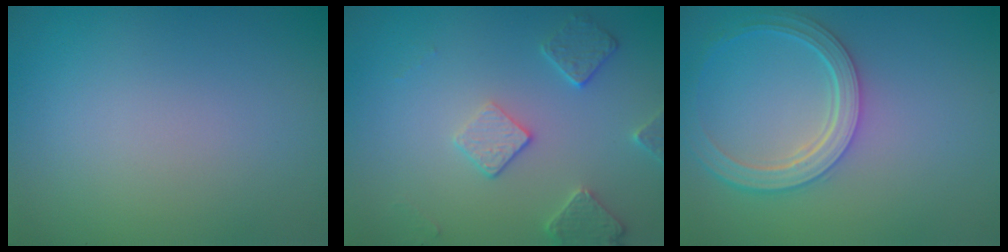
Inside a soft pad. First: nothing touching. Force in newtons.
{"total": 2.8, "press": 2.7, "slide": 0.7}
{"total": 4.6, "press": 3.7, "slide": 2.8}